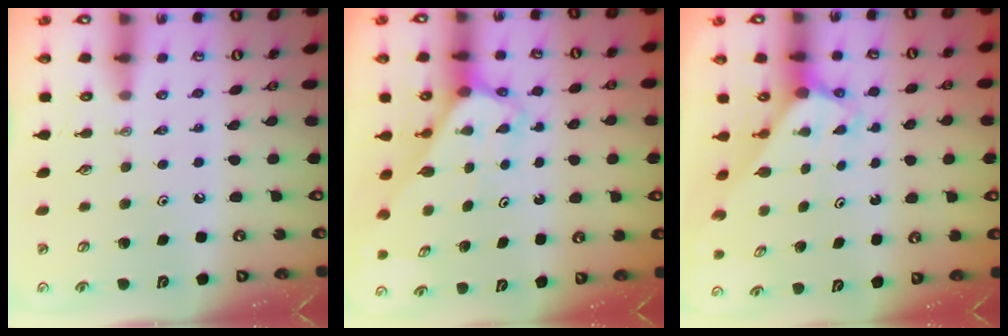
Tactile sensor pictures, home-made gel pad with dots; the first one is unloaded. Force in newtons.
{"total": 2.7, "press": 2.7, "slide": 0.1}
{"total": 3.0, "press": 3.0, "slide": 0.2}